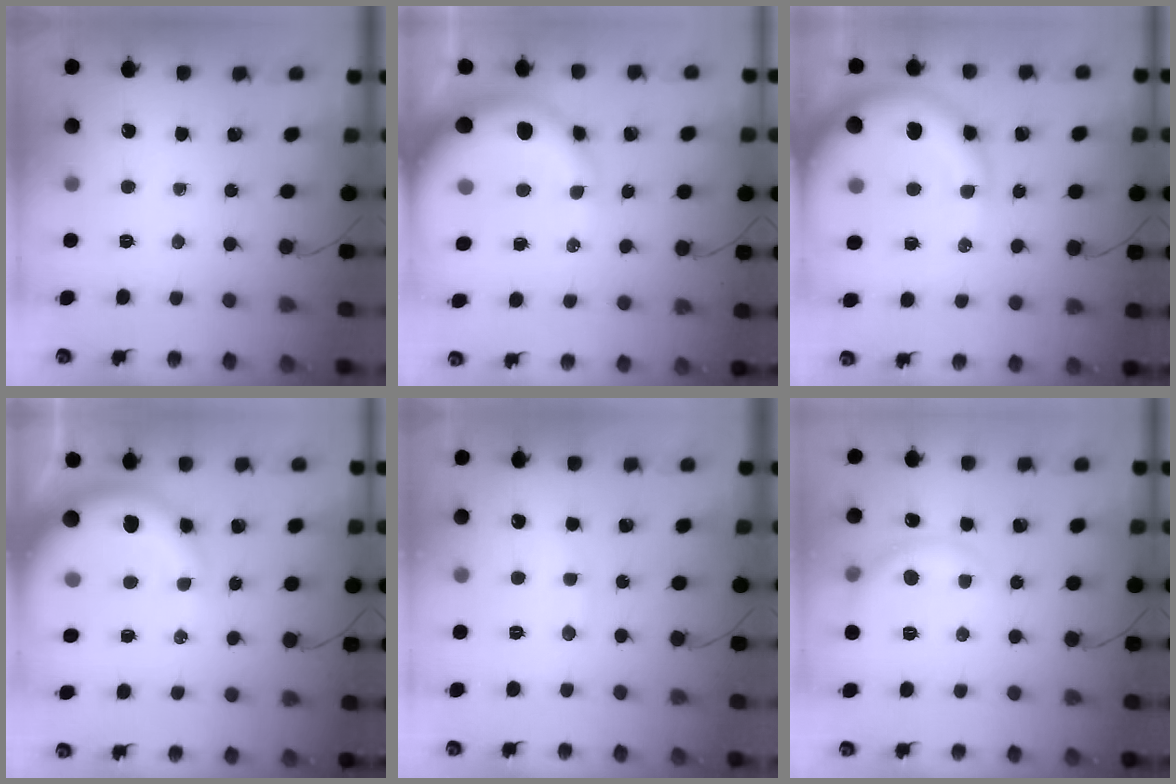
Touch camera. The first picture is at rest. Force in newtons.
{"total": 13.3, "press": 12.9, "slide": 3.3}
{"total": 14.5, "press": 13.9, "slide": 3.9}
{"total": 12.8, "press": 12.5, "slide": 2.8}
{"total": 7.1, "press": 6.9, "slide": 1.5}
{"total": 5.0, "press": 4.9, "slide": 0.8}